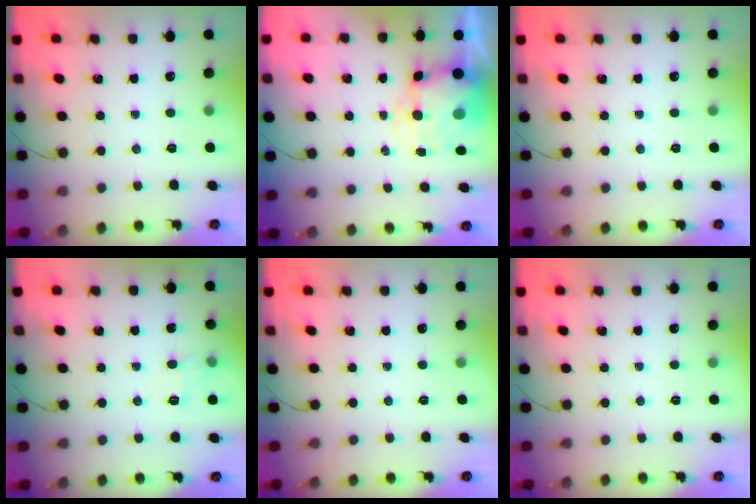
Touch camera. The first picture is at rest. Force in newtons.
{"total": 8.6, "press": 8.4, "slide": 2.0}
{"total": 0.0}
{"total": 6.8, "press": 6.6, "slide": 1.5}
{"total": 0.0}
{"total": 0.0}